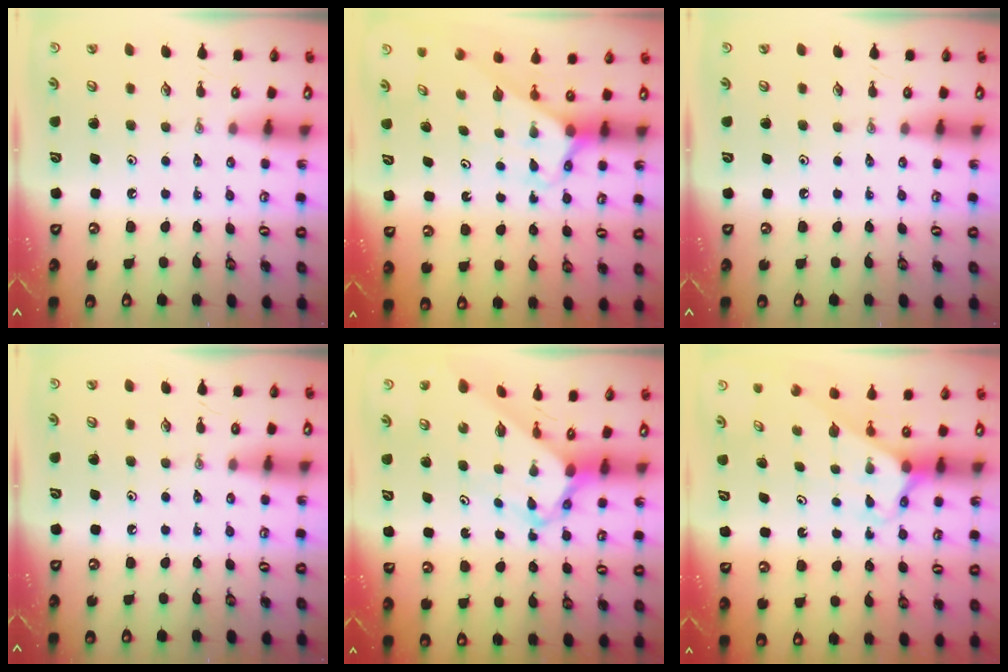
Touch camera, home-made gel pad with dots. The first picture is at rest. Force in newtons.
{"total": 2.6, "press": 2.6, "slide": 0.2}
{"total": 0.0}
{"total": 0.0}
{"total": 4.9, "press": 4.9, "slide": 0.6}
{"total": 2.5, "press": 2.5, "slide": 0.2}